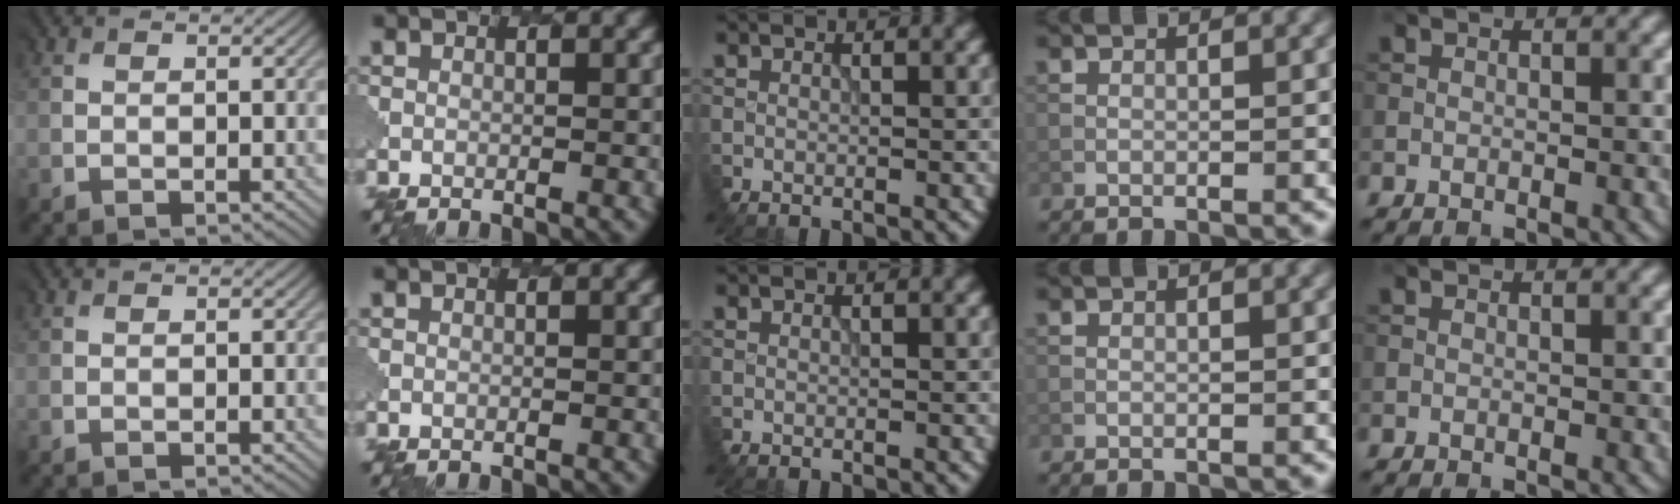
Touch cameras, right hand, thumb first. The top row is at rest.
{}